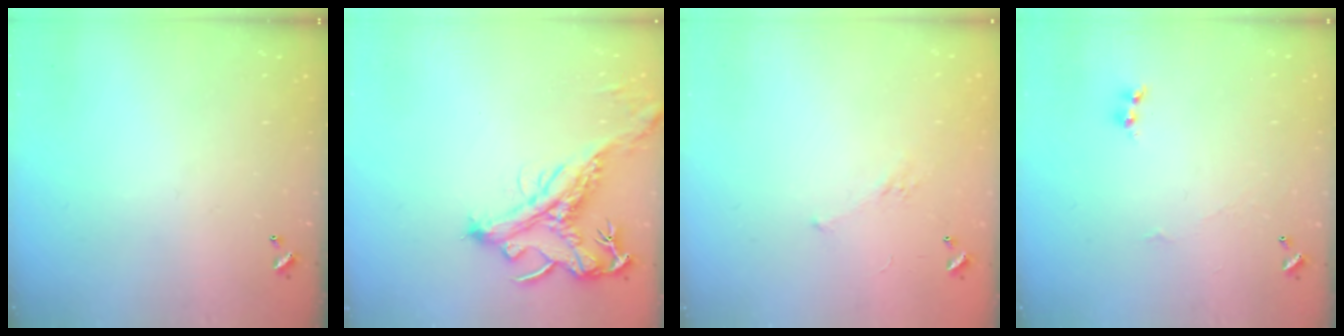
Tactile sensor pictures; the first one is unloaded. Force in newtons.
{"total": 2.0, "press": 1.5, "slide": 1.3}
{"total": 2.8, "press": 2.6, "slide": 1.1}
{"total": 1.6, "press": 1.6, "slide": 0.2}